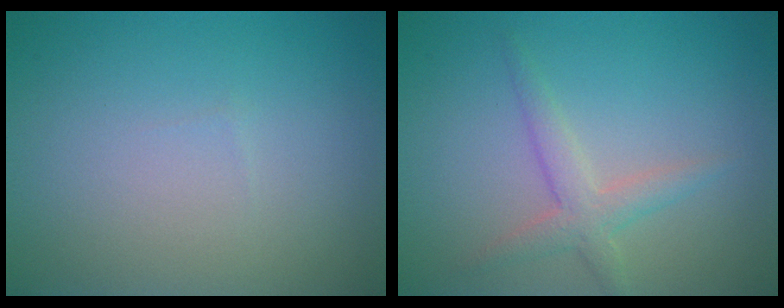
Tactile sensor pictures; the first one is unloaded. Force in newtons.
{"total": 2.5, "press": 2.5, "slide": 0.1}